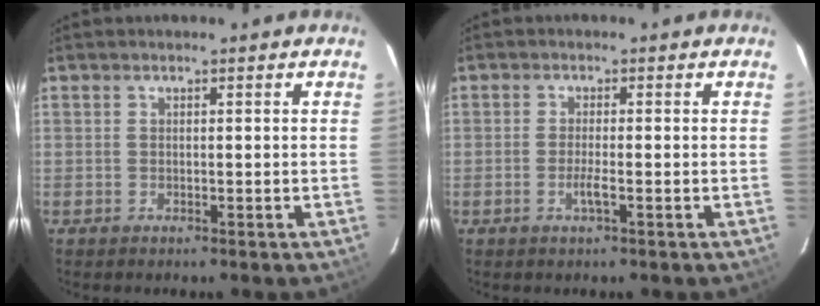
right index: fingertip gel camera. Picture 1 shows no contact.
{"total": 2.4, "force": [-0.9, -0.1, 2.2], "torque": [-0.042, -0.003, -0.019]}